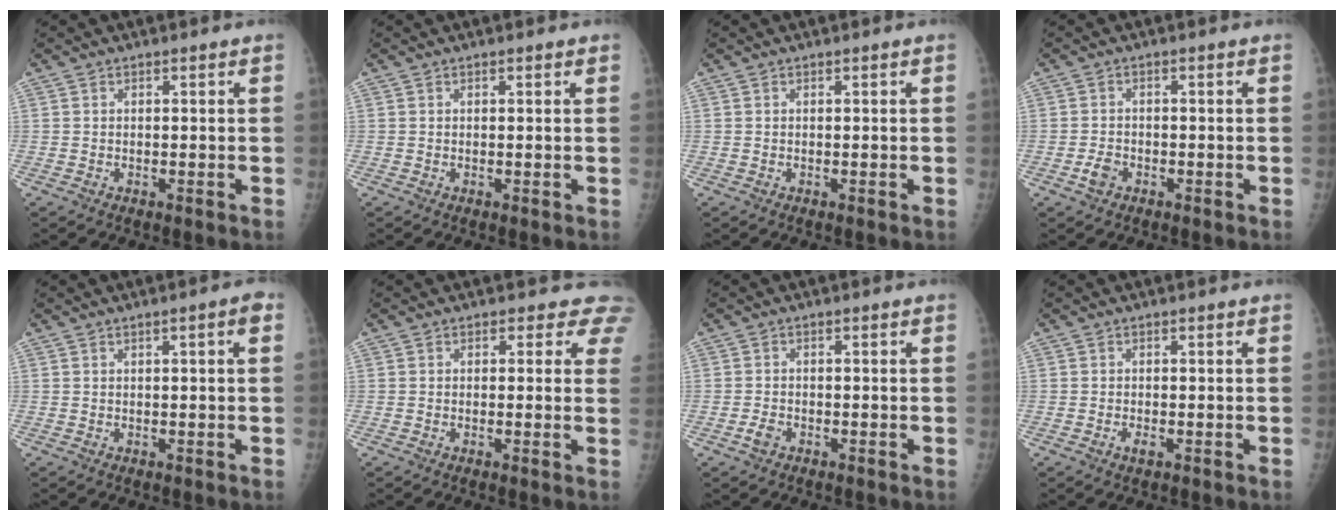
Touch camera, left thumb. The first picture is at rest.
{"total": 0.0}
{"total": 0.0}
{"total": 2.4, "force": [-1.4, 1.6, 1.0], "torque": [-0.018, 0.006, -0.024]}
{"total": 2.5, "force": [0.7, 0.3, 2.4], "torque": [-0.036, 0.008, 0.010]}
{"total": 4.0, "force": [3.1, 2.4, 0.7], "torque": [0.028, -0.013, 0.011]}
{"total": 1.7, "force": [-1.1, 1.1, 0.7], "torque": [-0.017, 0.001, -0.021]}
{"total": 1.0, "force": [-0.6, 0.5, 0.7], "torque": [-0.012, -0.002, -0.011]}